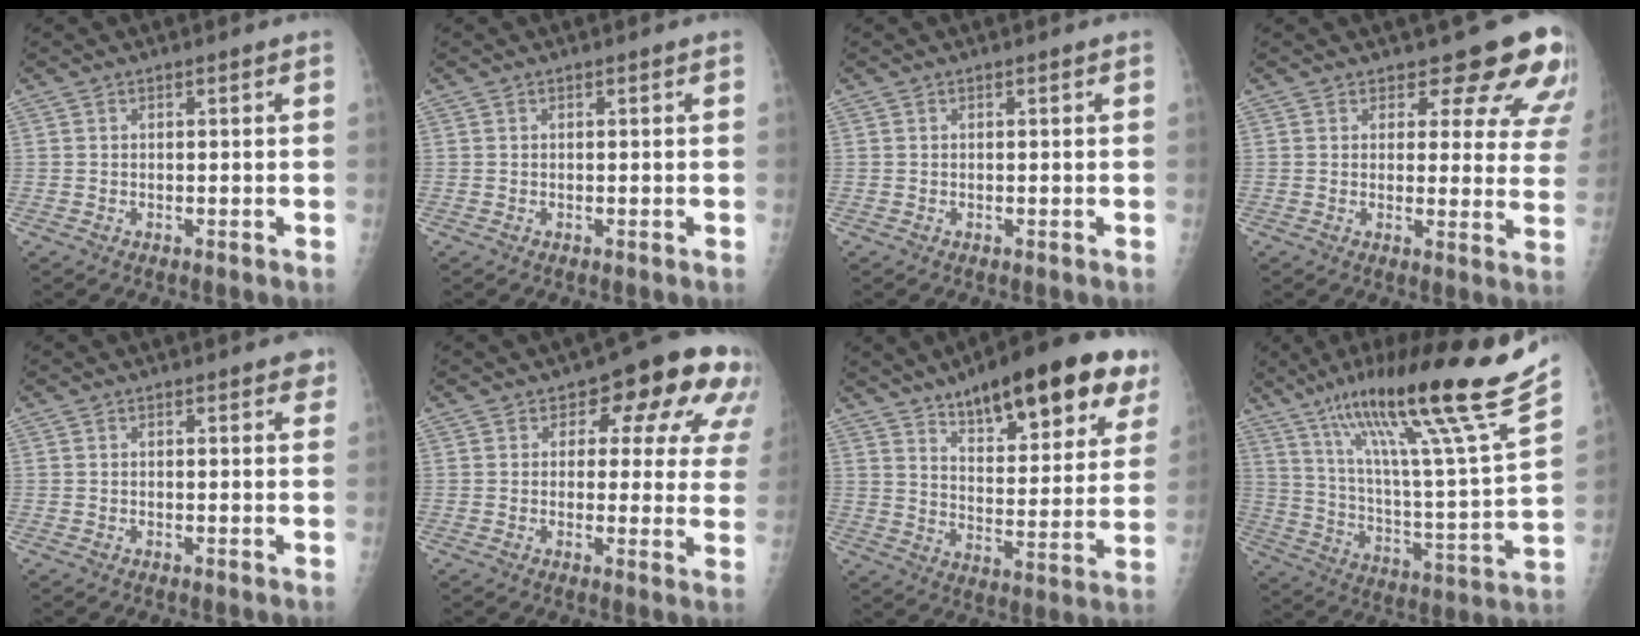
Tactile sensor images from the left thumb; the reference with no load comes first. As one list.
[{"total": 0.0}, {"total": 0.0}, {"total": 12.6, "force": [10.5, 5.0, 4.9], "torque": [-0.004, -0.066, 0.098]}, {"total": 1.9, "force": [1.2, 0.9, 1.2], "torque": [-0.001, -0.002, 0.009]}, {"total": 13.4, "force": [6.0, 7.3, 9.5], "torque": [-0.059, -0.018, 0.057]}, {"total": 24.3, "force": [14.8, 8.1, 17.5], "torque": [-0.207, -0.042, 0.216]}, {"total": 28.0, "force": [18.5, 1.2, 21.0], "torque": [-0.321, -0.065, 0.307]}]